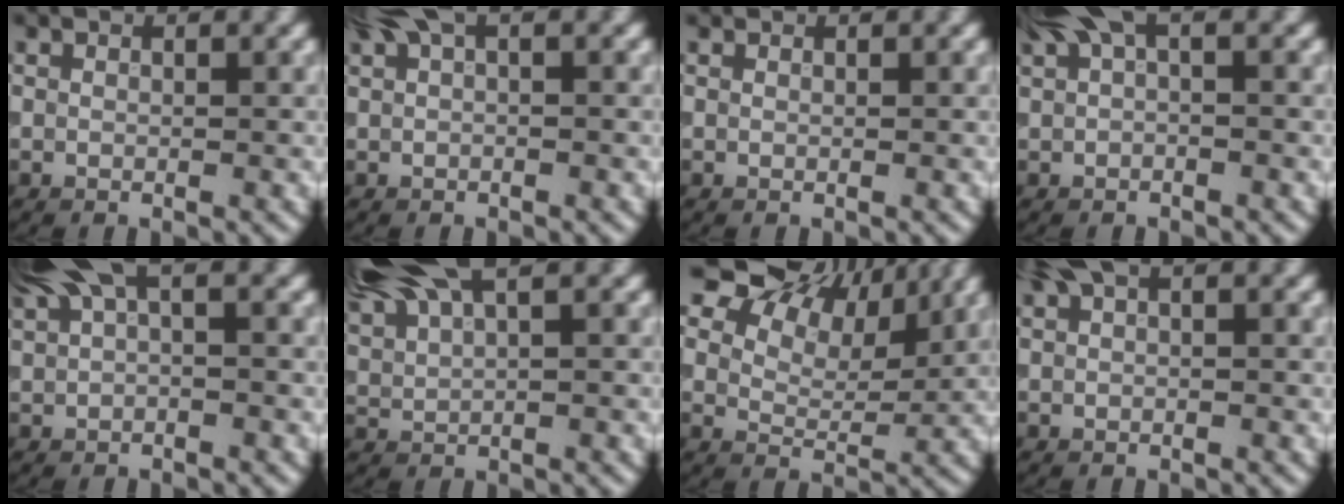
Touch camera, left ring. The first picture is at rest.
{"total": 2.3, "force": [1.3, 0.6, 1.8], "torque": [-0.032, 0.003, 0.021]}
{"total": 0.0}
{"total": 3.1, "force": [1.6, 0.9, 2.4], "torque": [-0.044, 0.006, 0.024]}
{"total": 4.0, "force": [2.2, 1.2, 3.1], "torque": [-0.057, 0.010, 0.036]}
{"total": 7.3, "force": [5.1, 2.0, 4.8], "torque": [-0.097, 0.017, 0.086]}
{"total": 10.8, "force": [7.5, 5.6, 5.4], "torque": [-0.098, 0.008, 0.127]}
{"total": 1.9, "force": [1.1, 0.6, 1.4], "torque": [-0.023, 0.002, 0.018]}